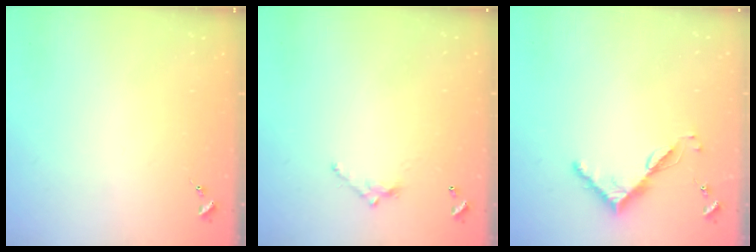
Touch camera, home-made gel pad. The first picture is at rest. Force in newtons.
{"total": 5.5, "press": 5.4, "slide": 0.4}
{"total": 6.4, "press": 6.3, "slide": 0.6}